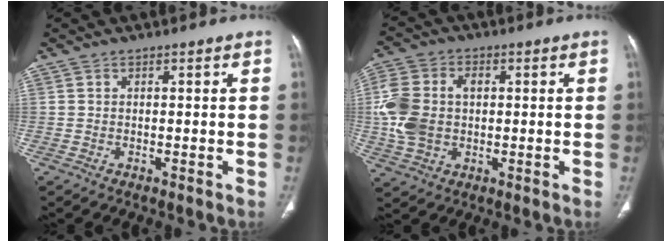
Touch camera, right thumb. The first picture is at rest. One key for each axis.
{"total": 11.2, "fx": 0.3, "fy": 8.2, "fz": 7.6, "tx": -0.156, "ty": 0.016, "tz": 0.008}